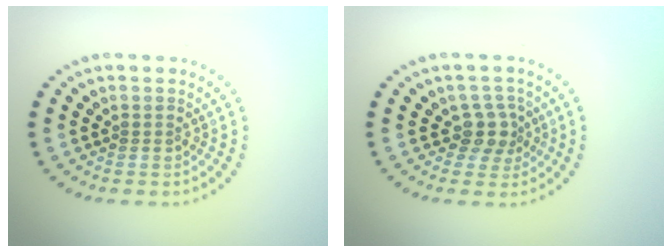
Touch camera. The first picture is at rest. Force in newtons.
{"total": 2.4, "press": 1.9, "slide": 1.5}